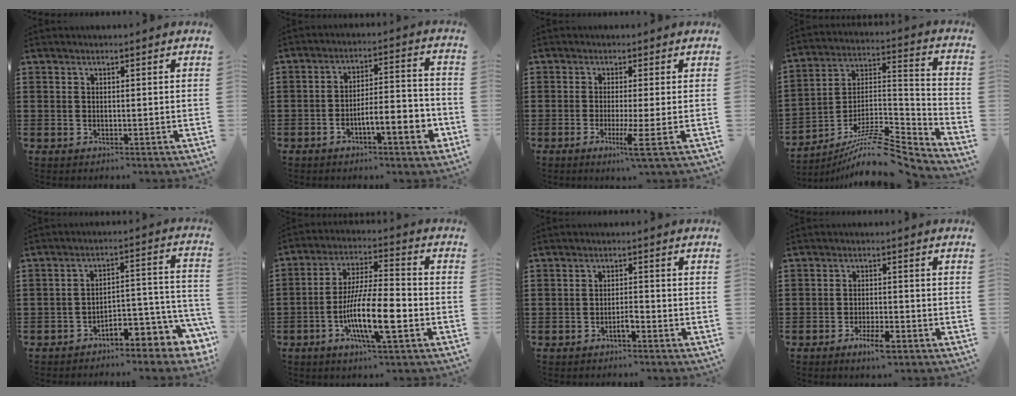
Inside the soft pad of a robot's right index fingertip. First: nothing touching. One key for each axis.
{"total": 7.0, "fx": -3.7, "fy": 1.7, "fz": 5.7, "tx": -0.085, "ty": 0.000, "tz": -0.065}
{"total": 4.2, "fx": -1.7, "fy": -0.9, "fz": 3.8, "tx": -0.070, "ty": -0.022, "tz": -0.030}
{"total": 10.4, "fx": -8.3, "fy": 2.3, "fz": 5.9, "tx": -0.102, "ty": 0.015, "tz": -0.162}
{"total": 4.7, "fx": -3.8, "fy": 1.8, "fz": 2.1, "tx": -0.040, "ty": -0.007, "tz": -0.076}
{"total": 12.5, "fx": -4.3, "fy": 2.9, "fz": 11.3, "tx": -0.222, "ty": -0.005, "tz": -0.079}
{"total": 2.0, "fx": -1.2, "fy": 0.3, "fz": 1.5, "tx": -0.029, "ty": -0.001, "tz": -0.022}
{"total": 4.0, "fx": -2.5, "fy": 0.8, "fz": 3.1, "tx": -0.055, "ty": -0.003, "tz": -0.043}